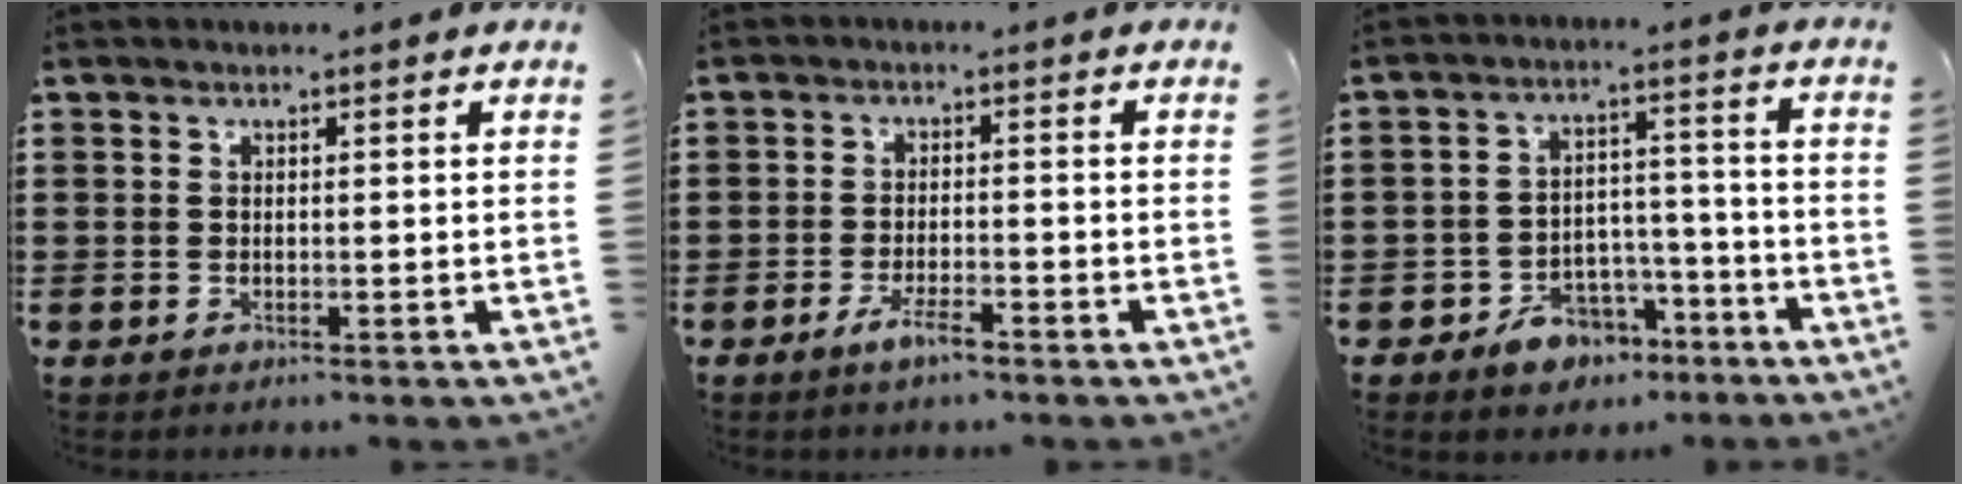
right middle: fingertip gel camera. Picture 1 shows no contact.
{"total": 3.7, "force": [-2.5, 0.9, 2.7], "torque": [-0.050, 0.003, -0.047]}
{"total": 6.6, "force": [-5.3, 3.7, 1.5], "torque": [-0.025, 0.033, -0.098]}